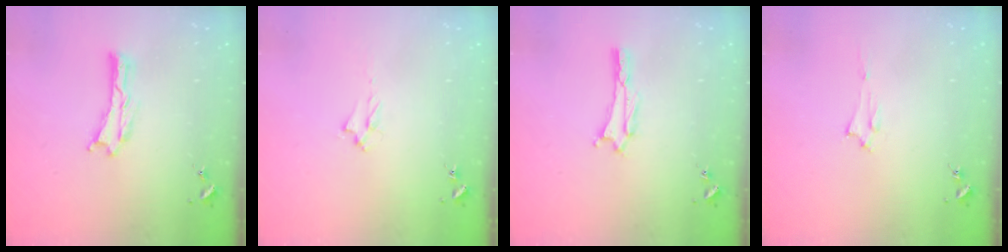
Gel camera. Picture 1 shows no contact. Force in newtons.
{"total": 1.7, "press": 1.6, "slide": 0.3}
{"total": 1.6, "press": 1.6, "slide": 0.2}
{"total": 1.5, "press": 1.5, "slide": 0.2}